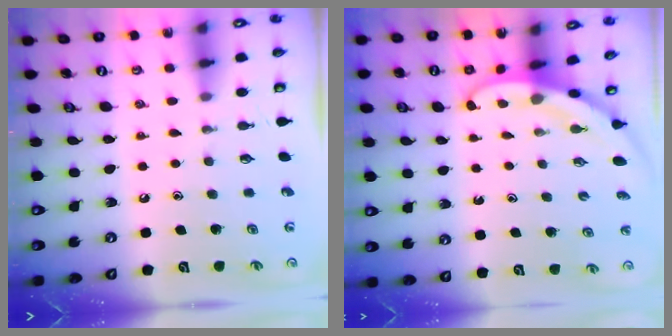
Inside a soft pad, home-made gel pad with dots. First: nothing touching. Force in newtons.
{"total": 3.3, "press": 3.3, "slide": 0.1}